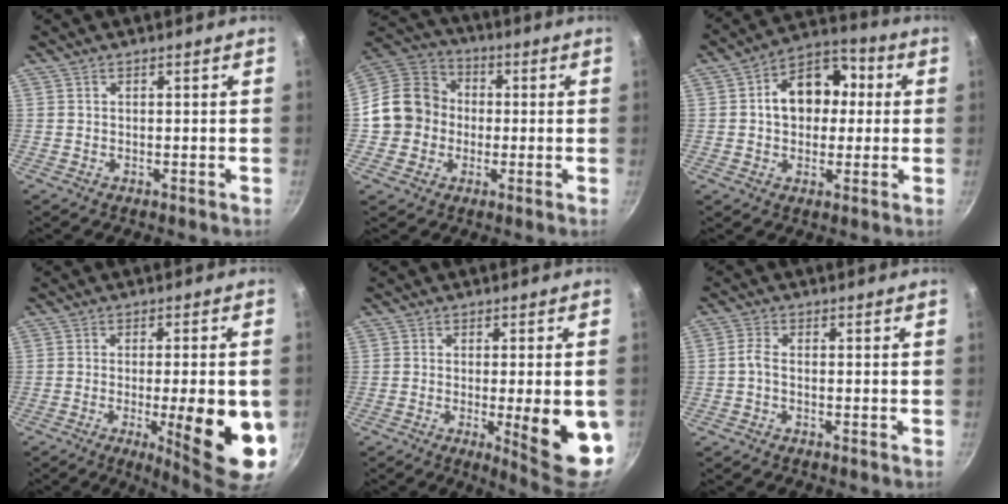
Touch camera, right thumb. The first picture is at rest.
{"total": 13.0, "force": [-1.0, 11.7, 5.5], "torque": [-0.066, 0.037, -0.036]}
{"total": 13.3, "force": [1.4, 9.9, 8.8], "torque": [-0.085, 0.029, 0.006]}
{"total": 16.2, "force": [-3.9, 3.9, 15.3], "torque": [-0.192, 0.002, -0.045]}
{"total": 13.1, "force": [-2.6, 2.9, 12.5], "torque": [-0.144, -0.002, -0.026]}
{"total": 2.2, "force": [-0.7, 1.0, 1.8], "torque": [-0.049, 0.011, -0.022]}